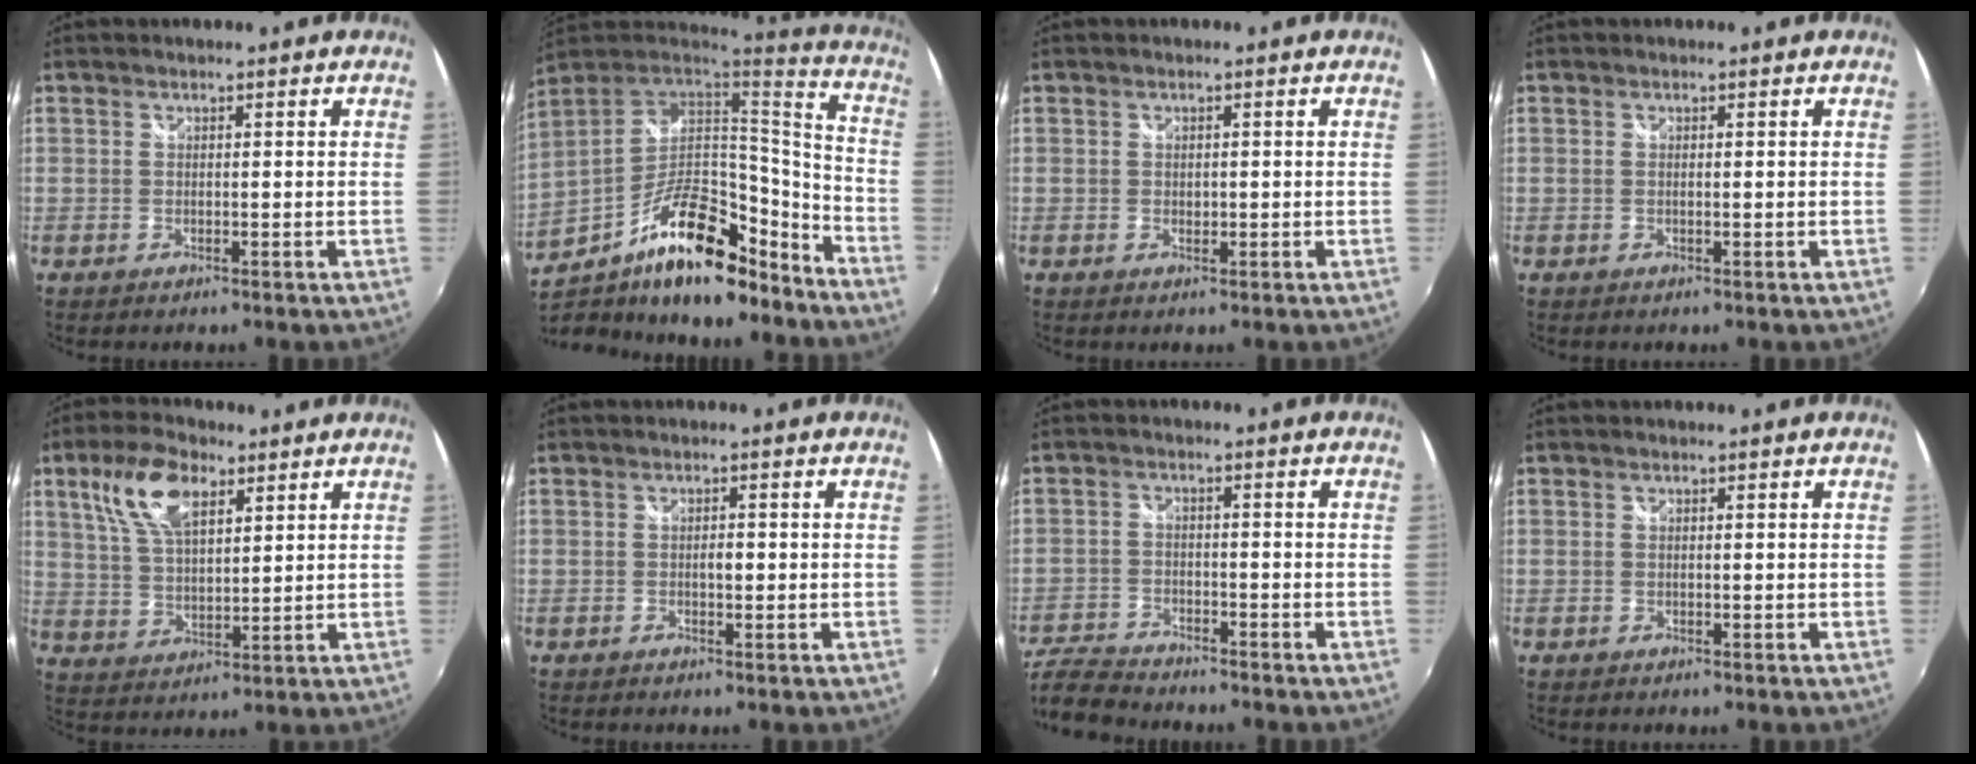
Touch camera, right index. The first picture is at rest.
{"total": 26.4, "force": [-15.8, 11.3, 17.9], "torque": [-0.321, 0.005, -0.245]}
{"total": 0.8, "force": [0.0, 0.8, 0.3], "torque": [-0.002, -0.001, 0.001]}
{"total": 0.5, "force": [0.1, -0.2, 0.5], "torque": [-0.010, 0.000, 0.001]}
{"total": 11.1, "force": [5.7, 5.1, 8.1], "torque": [-0.160, 0.020, 0.112]}
{"total": 1.2, "force": [-0.1, 0.6, 1.0], "torque": [-0.018, 0.002, -0.003]}
{"total": 9.5, "force": [-8.7, 2.5, 2.9], "torque": [-0.092, -0.013, -0.165]}
{"total": 0.0}